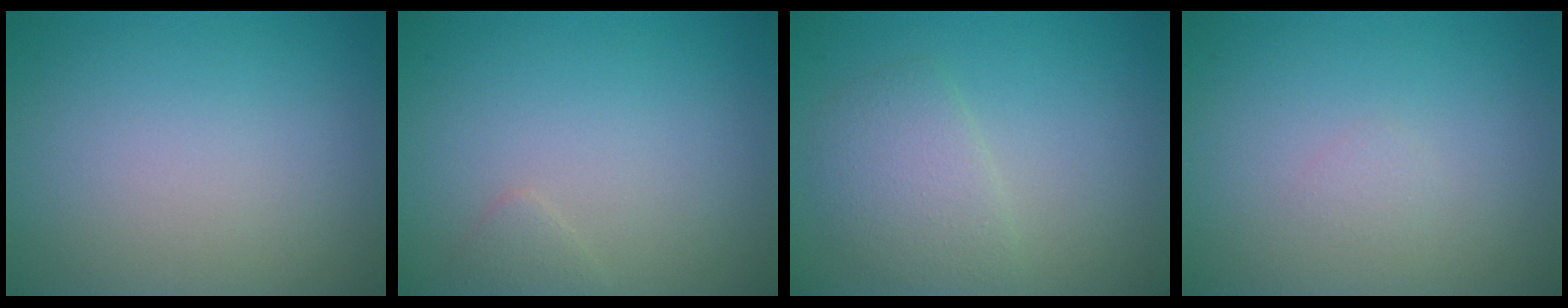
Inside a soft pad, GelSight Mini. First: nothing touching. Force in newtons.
{"total": 0.8, "press": 0.8, "slide": 0.1}
{"total": 3.0, "press": 3.0, "slide": 0.1}
{"total": 0.5, "press": 0.5, "slide": 0.0}